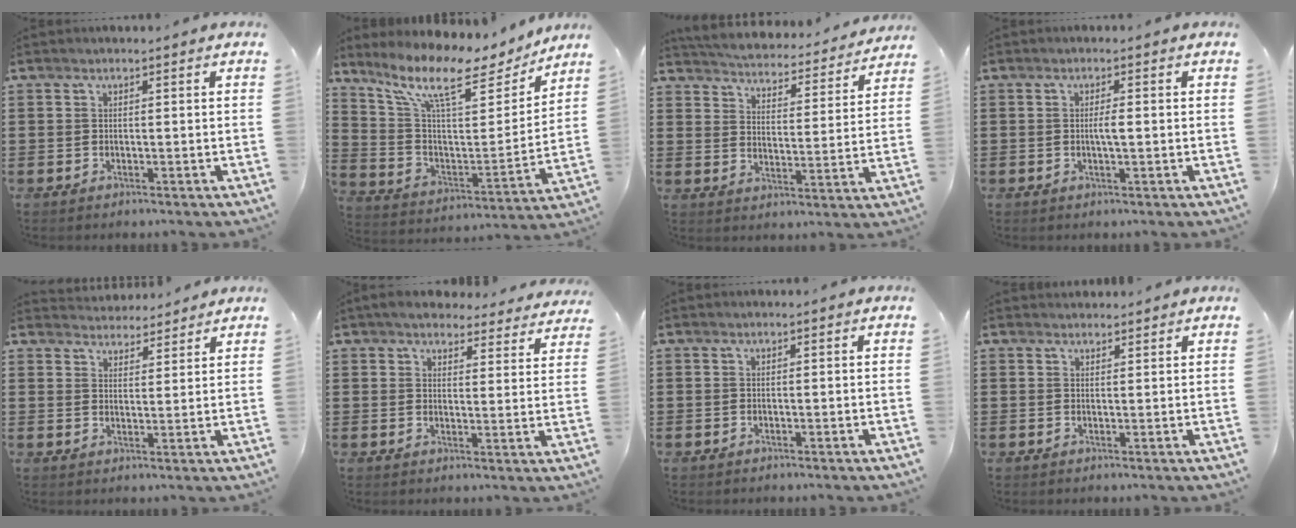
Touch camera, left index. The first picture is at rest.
{"total": 11.8, "force": [8.6, 3.3, 7.4], "torque": [-0.163, -0.049, 0.141]}
{"total": 4.1, "force": [4.1, -0.1, 0.2], "torque": [-0.030, -0.040, 0.065]}
{"total": 1.9, "force": [-0.1, 0.3, 1.9], "torque": [-0.037, -0.002, -0.002]}
{"total": 3.7, "force": [3.6, 0.7, -0.1], "torque": [-0.010, -0.011, 0.068]}
{"total": 4.4, "force": [4.2, 1.0, 1.0], "torque": [-0.037, -0.018, 0.076]}
{"total": 0.0}
{"total": 1.5, "force": [1.5, 0.4, 0.0], "torque": [0.004, -0.001, 0.027]}